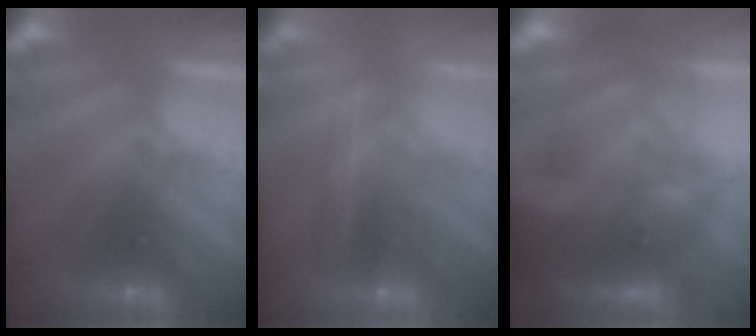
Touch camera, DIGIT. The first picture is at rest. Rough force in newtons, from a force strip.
{"total": 2.4}
{"total": 7.7}